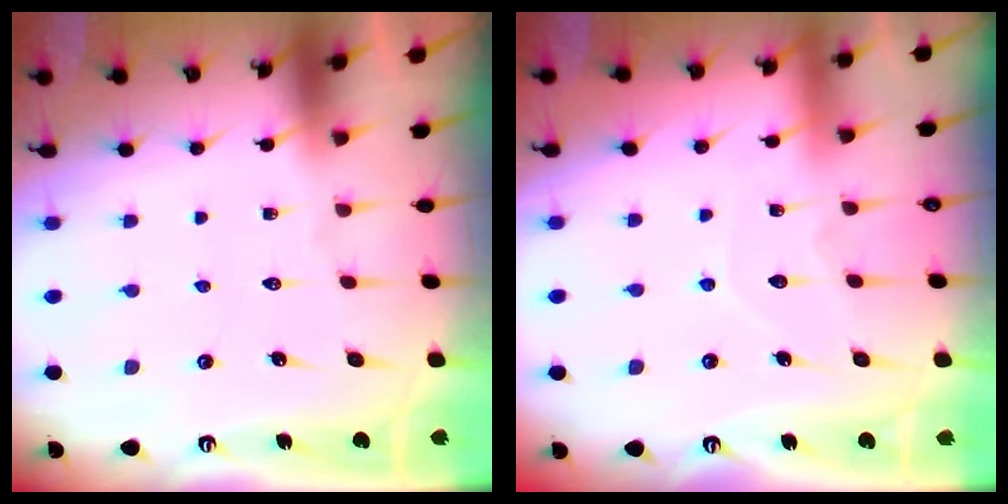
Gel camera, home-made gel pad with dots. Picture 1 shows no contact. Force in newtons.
{"total": 5.2, "press": 5.2, "slide": 0.3}